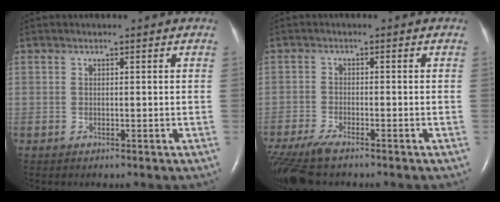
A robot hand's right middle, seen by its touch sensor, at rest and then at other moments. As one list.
[{"total": 7.6, "force": [-6.0, 1.5, 4.4], "torque": [-0.089, -0.020, -0.109]}]